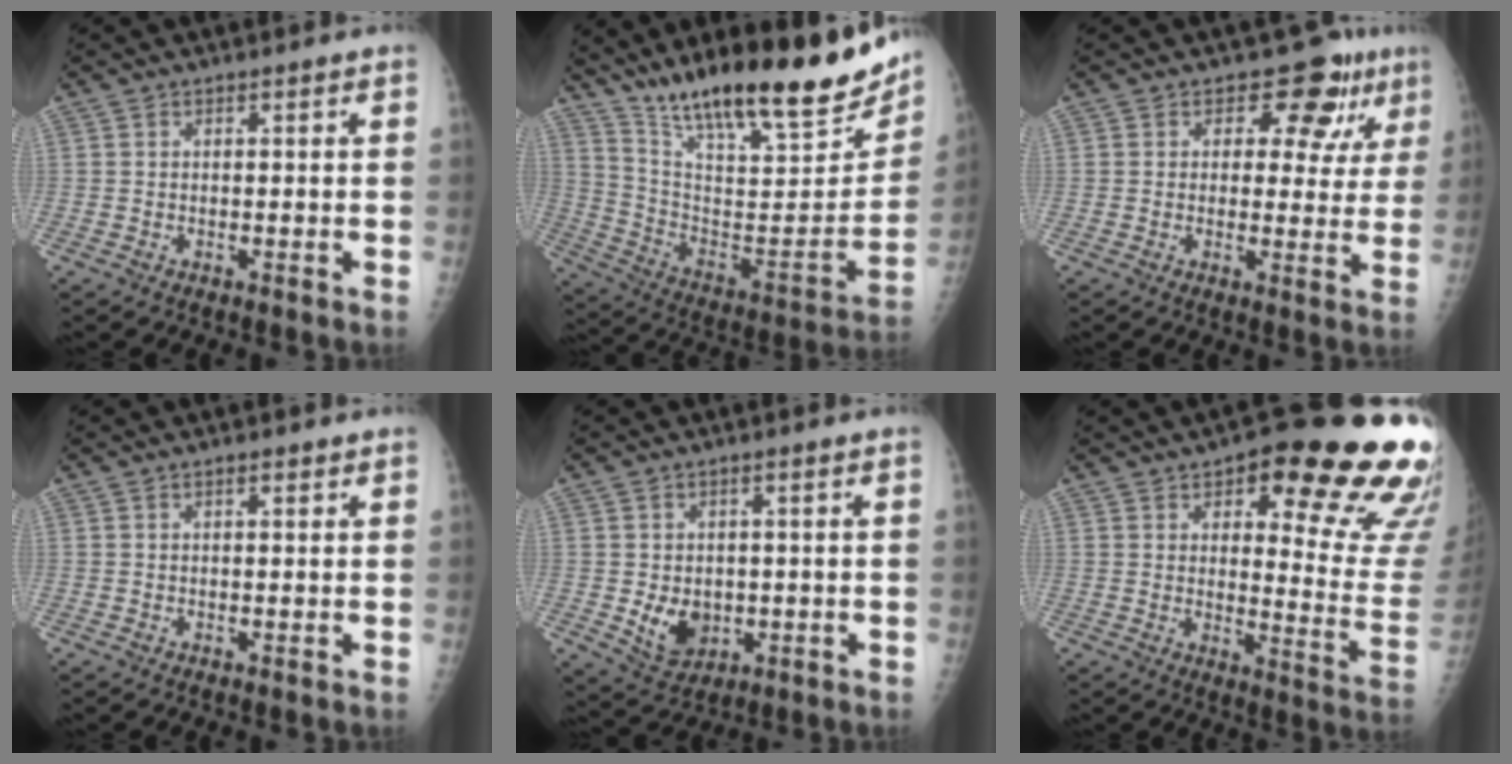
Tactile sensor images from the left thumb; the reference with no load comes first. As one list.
[{"total": 28.1, "force": [20.4, 6.6, 18.2], "torque": [-0.261, -0.076, 0.328]}, {"total": 8.5, "force": [4.7, 5.6, 4.3], "torque": [-0.009, -0.017, 0.047]}, {"total": 1.0, "force": [0.7, 0.4, 0.7], "torque": [-0.008, -0.002, 0.009]}, {"total": 6.5, "force": [-0.7, 5.1, 4.1], "torque": [-0.048, -0.009, 0.006]}, {"total": 23.2, "force": [14.0, 7.3, 16.9], "torque": [-0.161, -0.080, 0.175]}]